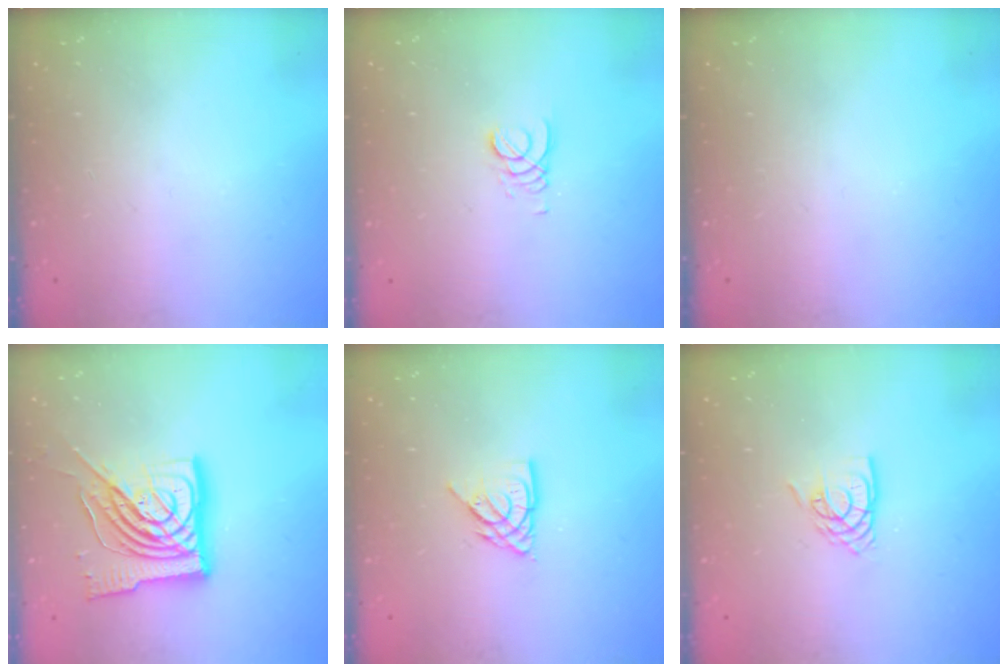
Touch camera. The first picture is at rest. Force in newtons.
{"total": 2.2, "press": 2.2, "slide": 0.3}
{"total": 0.0}
{"total": 18.2, "press": 18.1, "slide": 1.9}
{"total": 7.6, "press": 7.6, "slide": 0.5}
{"total": 7.4, "press": 7.3, "slide": 0.5}